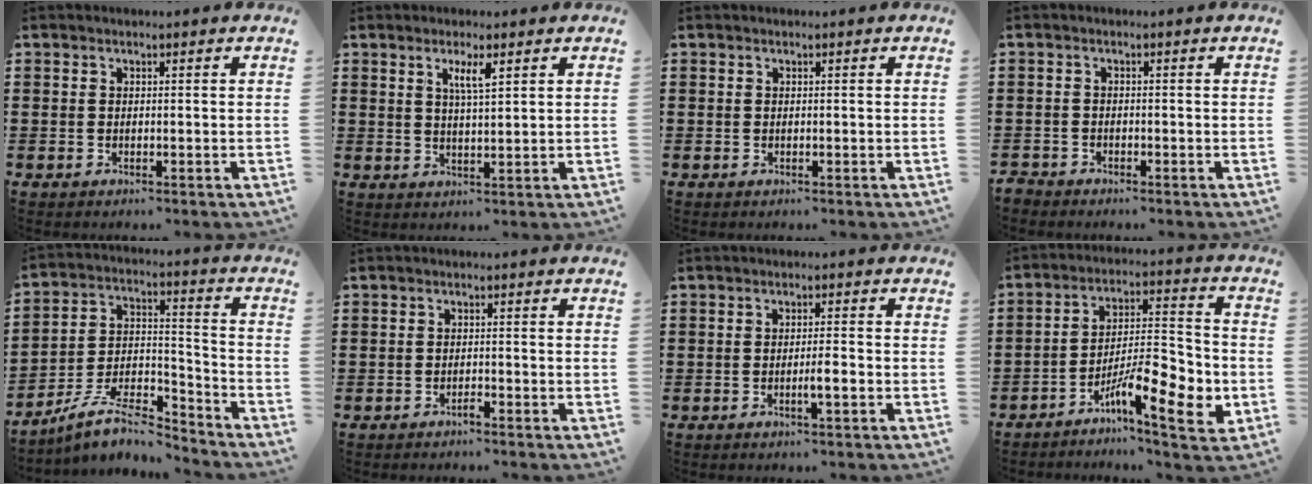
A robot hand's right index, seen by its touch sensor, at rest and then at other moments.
{"total": 3.5, "force": [1.7, 0.7, 3.0], "torque": [-0.064, 0.004, 0.026]}
{"total": 0.0}
{"total": 1.5, "force": [-1.4, 0.3, -0.1], "torque": [-0.003, 0.001, -0.033]}
{"total": 9.2, "force": [-8.0, 2.0, 4.1], "torque": [-0.076, 0.014, -0.157]}
{"total": 1.1, "force": [-0.9, 0.1, 0.5], "torque": [-0.013, -0.002, -0.018]}
{"total": 2.4, "force": [-0.9, 0.2, 2.2], "torque": [-0.036, 0.000, -0.017]}
{"total": 11.7, "force": [-5.8, 3.2, 9.7], "torque": [-0.152, 0.005, -0.101]}